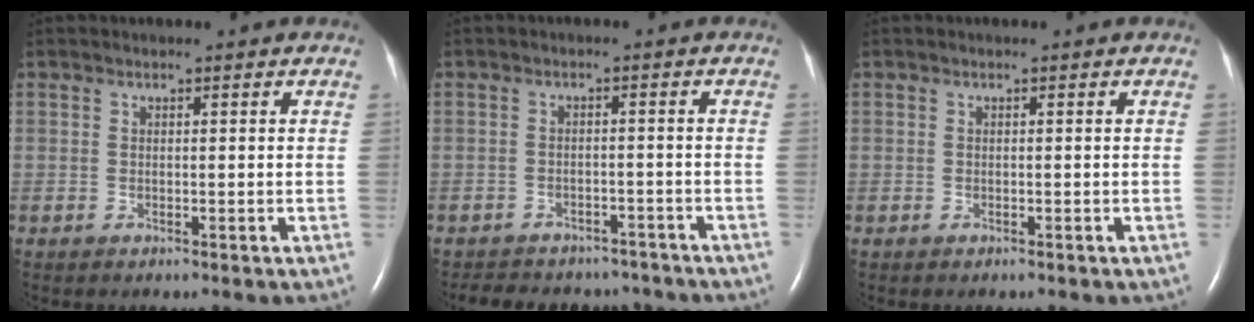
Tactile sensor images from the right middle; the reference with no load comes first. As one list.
[{"total": 11.6, "force": [-10.3, 4.8, 2.7], "torque": [-0.054, 0.009, -0.122]}, {"total": 0.0}]